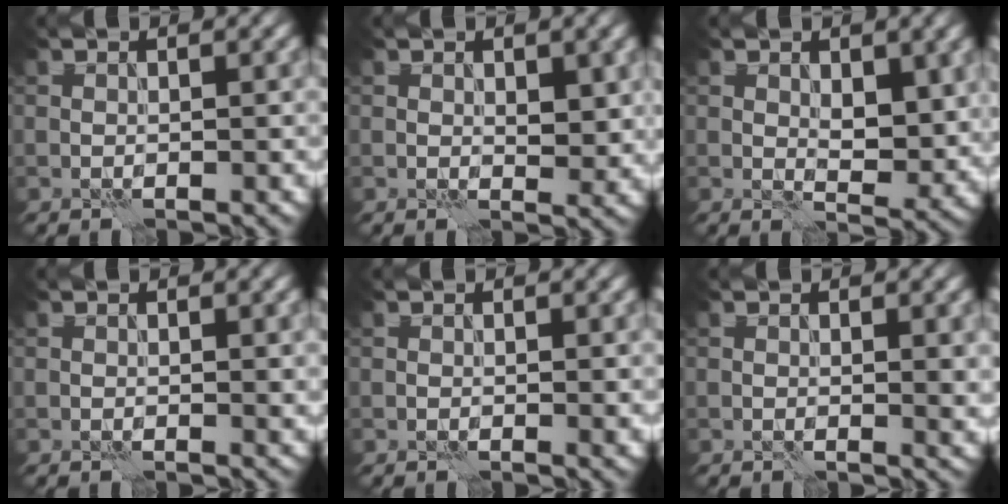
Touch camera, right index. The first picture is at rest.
{"total": 2.2, "force": [0.6, 1.1, 1.8], "torque": [-0.023, -0.005, 0.013]}
{"total": 3.8, "force": [1.0, 1.9, 3.1], "torque": [-0.047, -0.009, 0.020]}
{"total": 0.6, "force": [0.4, 0.1, 0.5], "torque": [-0.004, 0.000, 0.004]}
{"total": 0.6, "force": [0.3, 0.1, 0.5], "torque": [-0.003, -0.001, 0.002]}
{"total": 1.4, "force": [0.4, 0.3, 1.3], "torque": [-0.014, -0.005, 0.005]}